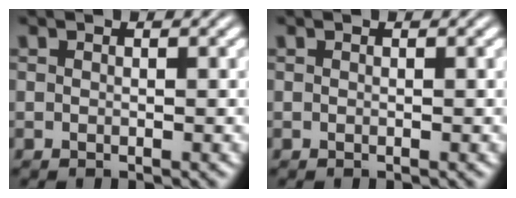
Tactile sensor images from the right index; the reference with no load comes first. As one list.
[{"total": 0.0}]